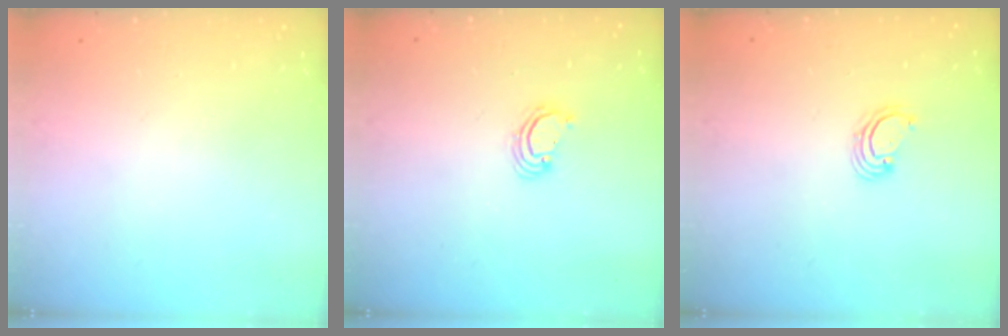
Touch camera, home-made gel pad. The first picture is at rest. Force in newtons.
{"total": 2.4, "press": 2.4, "slide": 0.1}
{"total": 2.8, "press": 2.8, "slide": 0.3}